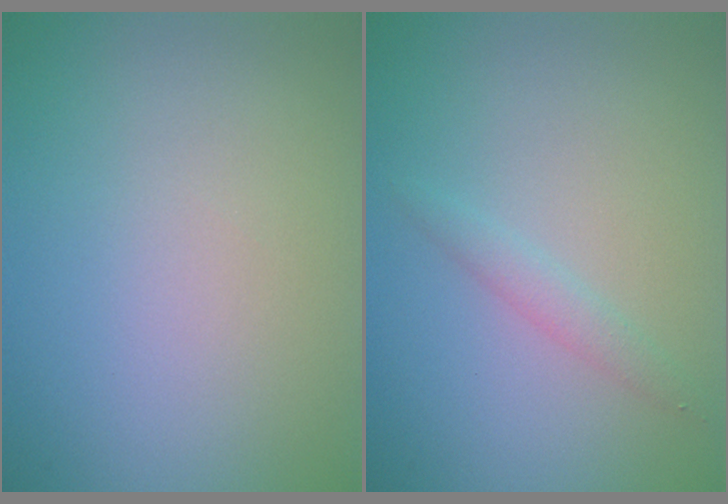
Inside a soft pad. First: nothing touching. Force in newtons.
{"total": 1.3, "press": 1.3, "slide": 0.1}